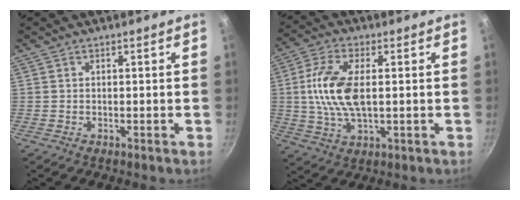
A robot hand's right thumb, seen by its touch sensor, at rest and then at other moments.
{"total": 11.6, "force": [0.9, 5.7, 10.1], "torque": [-0.200, 0.007, 0.013]}